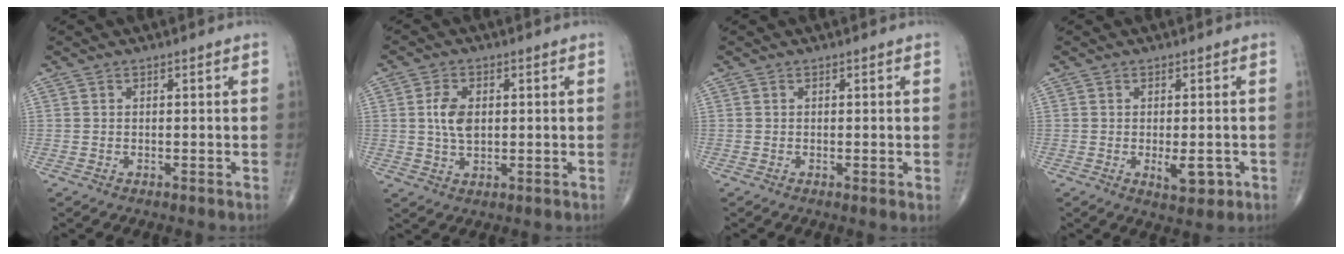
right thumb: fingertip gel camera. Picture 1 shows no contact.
{"total": 5.7, "force": [0.7, 3.4, 4.5], "torque": [-0.082, -0.002, 0.013]}
{"total": 1.2, "force": [0.0, 0.1, 1.2], "torque": [-0.022, -0.005, -0.001]}
{"total": 4.7, "force": [-1.3, 2.0, 4.0], "torque": [-0.048, -0.007, -0.012]}